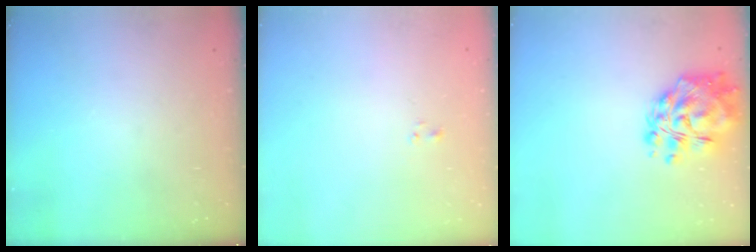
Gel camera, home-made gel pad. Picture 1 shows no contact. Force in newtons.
{"total": 0.6, "press": 0.3, "slide": 0.5}
{"total": 13.4, "press": 12.5, "slide": 4.7}